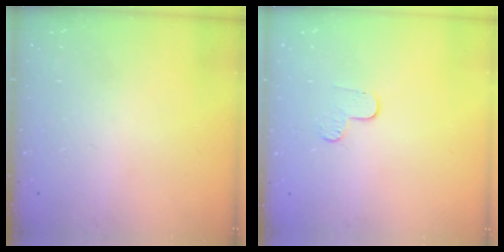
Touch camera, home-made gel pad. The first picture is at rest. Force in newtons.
{"total": 3.8, "press": 3.8, "slide": 0.3}